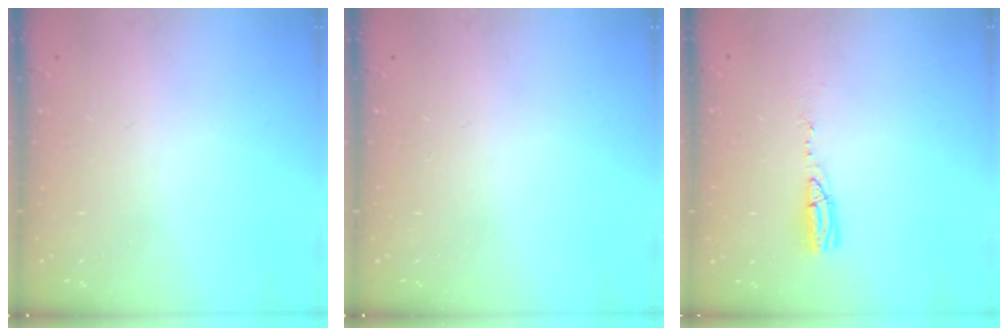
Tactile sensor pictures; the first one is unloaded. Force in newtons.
{"total": 0.0}
{"total": 6.2, "press": 5.8, "slide": 2.2}